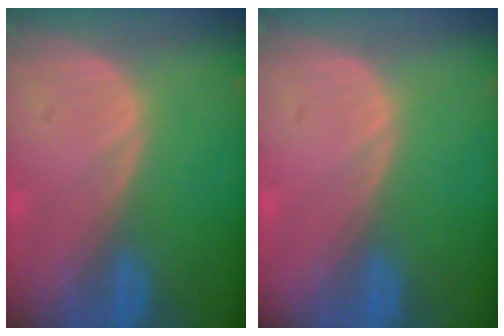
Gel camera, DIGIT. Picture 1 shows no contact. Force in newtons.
{"total": 0.0}